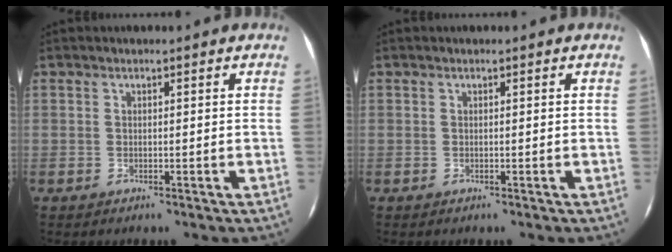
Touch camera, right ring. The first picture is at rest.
{"total": 0.0}